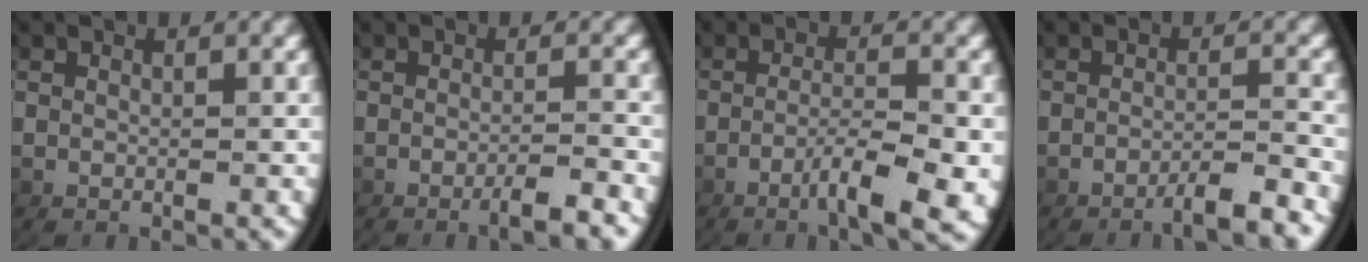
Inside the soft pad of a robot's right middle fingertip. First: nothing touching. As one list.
[{"total": 2.5, "force": [-2.0, 0.2, 1.5], "torque": [-0.022, 0.006, -0.037]}, {"total": 4.7, "force": [-2.0, 0.7, 4.2], "torque": [-0.069, -0.003, -0.030]}, {"total": 3.1, "force": [-2.5, 0.1, 1.9], "torque": [-0.027, 0.003, -0.045]}]